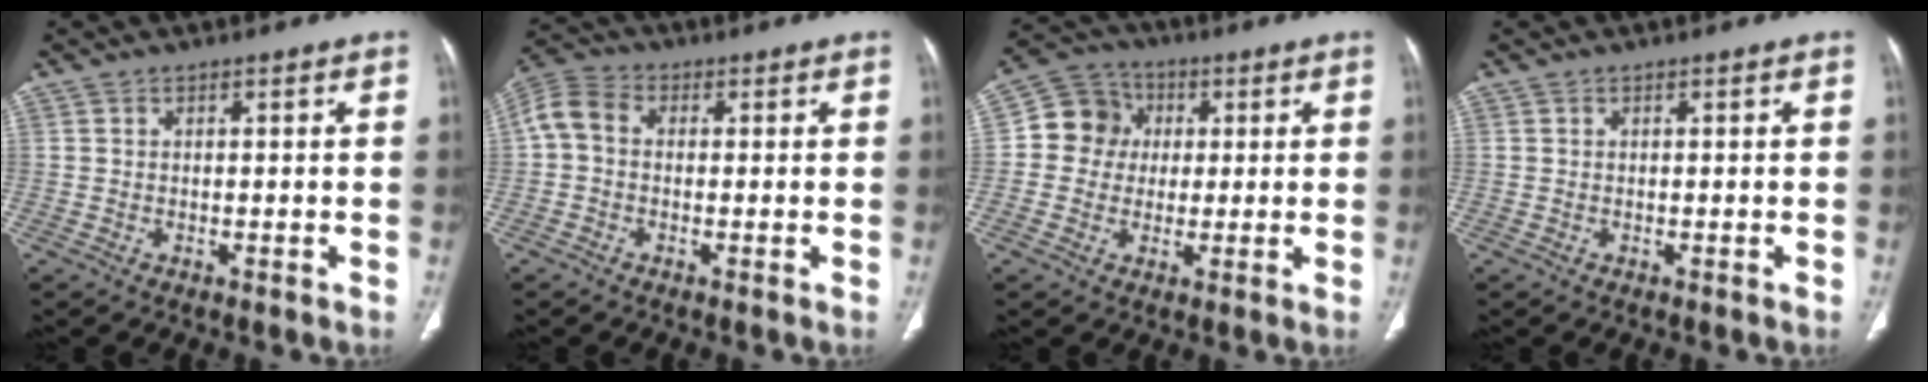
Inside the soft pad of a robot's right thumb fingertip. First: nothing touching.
{"total": 6.0, "force": [0.1, 4.4, 4.1], "torque": [-0.082, 0.019, -0.011]}
{"total": 8.7, "force": [1.0, 8.0, 3.1], "torque": [-0.026, 0.013, 0.005]}
{"total": 0.0}